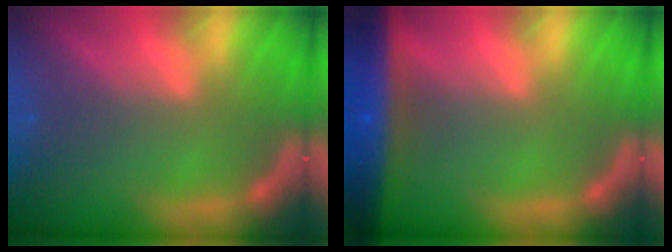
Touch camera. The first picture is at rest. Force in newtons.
{"total": 9.0}